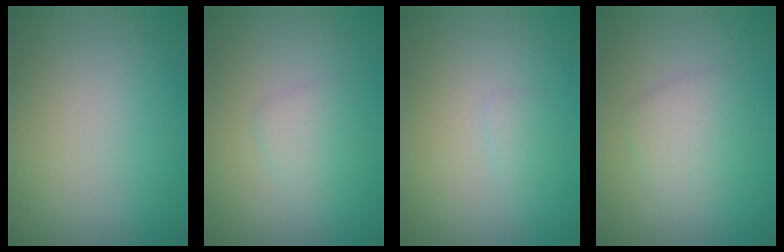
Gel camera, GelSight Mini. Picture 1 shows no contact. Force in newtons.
{"total": 1.6, "press": 1.6, "slide": 0.0}
{"total": 0.7, "press": 0.7, "slide": 0.1}
{"total": 2.4, "press": 2.4, "slide": 0.3}